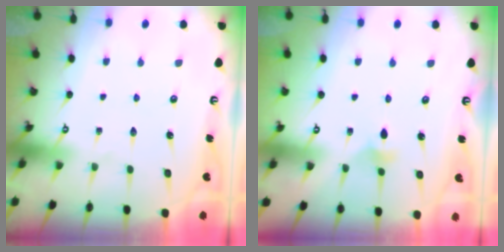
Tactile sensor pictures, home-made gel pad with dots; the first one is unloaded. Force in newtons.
{"total": 4.7, "press": 4.6, "slide": 0.7}